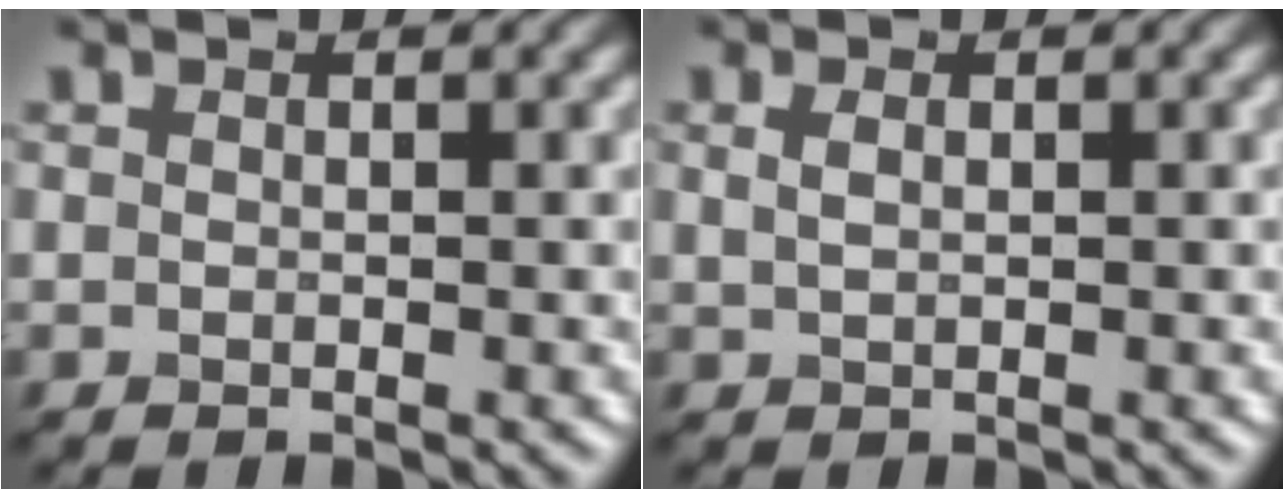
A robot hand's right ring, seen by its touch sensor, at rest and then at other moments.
{"total": 1.0, "force": [0.3, 0.5, 0.8], "torque": [-0.016, 0.000, 0.010]}